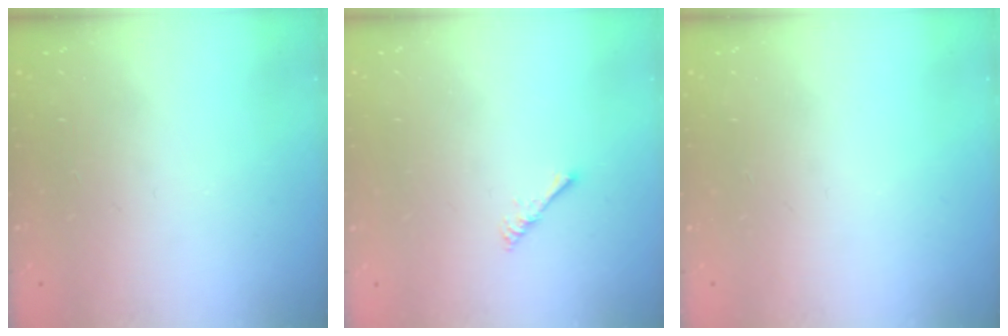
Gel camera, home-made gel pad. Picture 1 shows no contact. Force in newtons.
{"total": 1.7, "press": 1.6, "slide": 0.4}
{"total": 0.0}